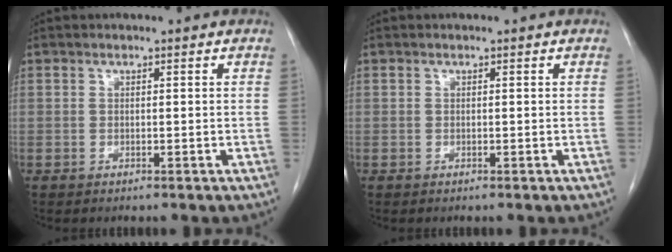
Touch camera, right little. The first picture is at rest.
{"total": 0.0}